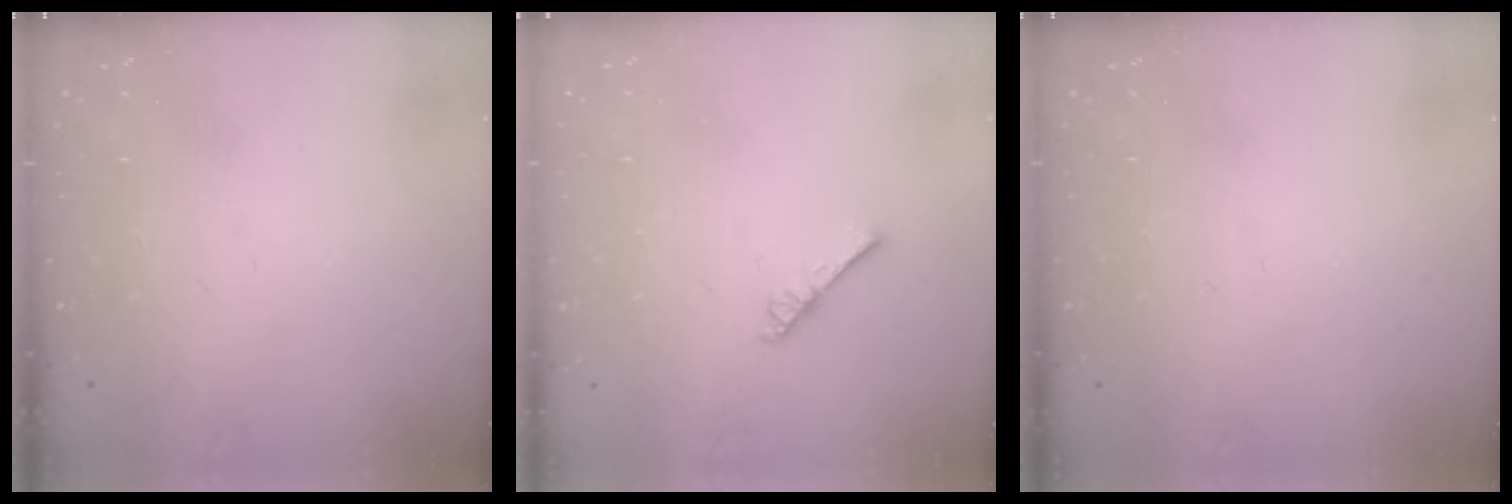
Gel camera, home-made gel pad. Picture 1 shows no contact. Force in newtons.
{"total": 2.6, "press": 2.6, "slide": 0.3}
{"total": 0.0}